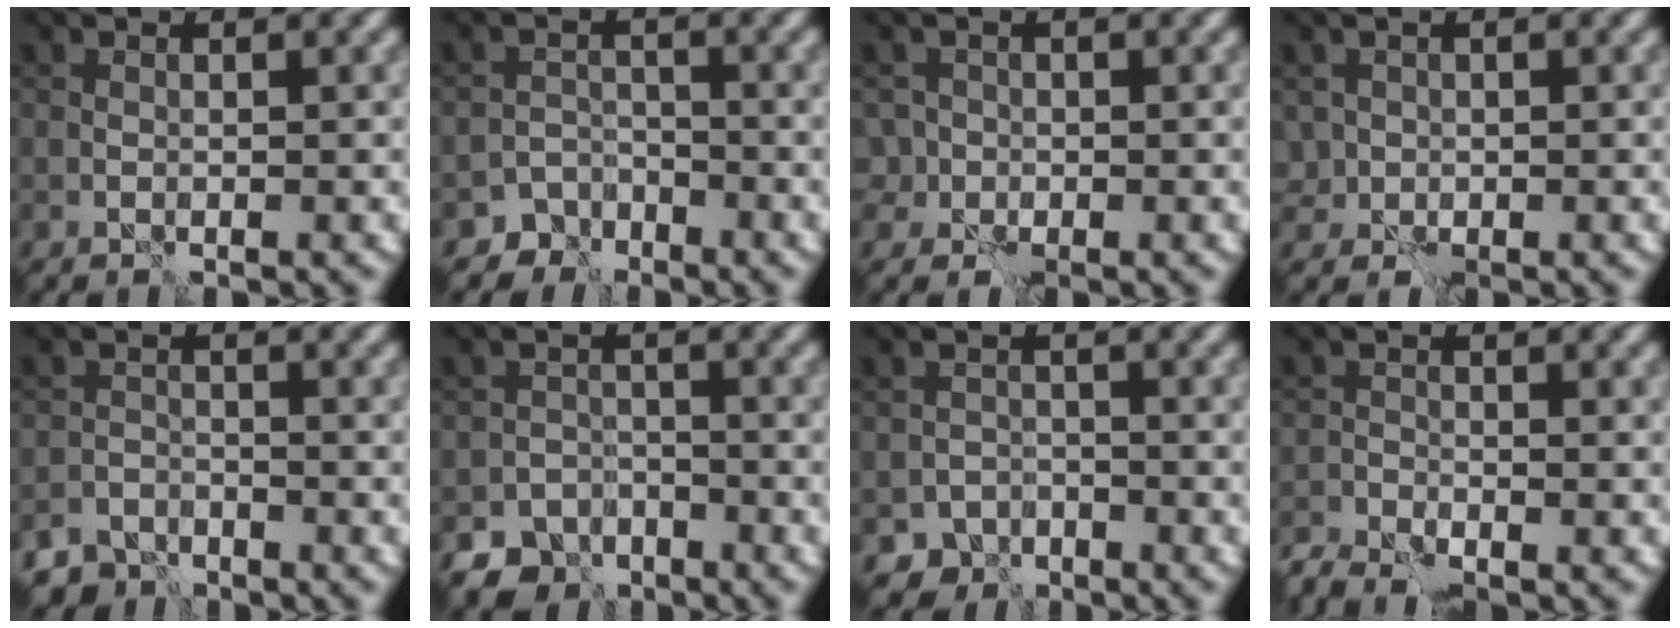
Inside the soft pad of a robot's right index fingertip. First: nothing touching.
{"total": 3.2, "force": [-2.6, 1.8, -0.2], "torque": [0.023, 0.000, -0.041]}
{"total": 1.9, "force": [-0.5, 1.9, 0.2], "torque": [0.004, 0.011, -0.010]}
{"total": 1.3, "force": [0.1, 1.3, 0.2], "torque": [-0.001, -0.003, 0.003]}
{"total": 3.4, "force": [-3.1, 1.3, 0.1], "torque": [0.010, -0.001, -0.053]}
{"total": 5.7, "force": [-4.4, 3.6, 0.7], "torque": [0.016, -0.005, -0.064]}
{"total": 3.2, "force": [-2.4, 2.1, 0.2], "torque": [0.016, 0.001, -0.040]}
{"total": 3.8, "force": [-3.5, 0.6, 1.4], "torque": [-0.034, -0.018, -0.074]}